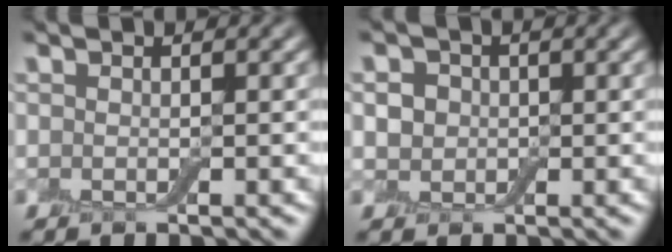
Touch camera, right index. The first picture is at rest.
{"total": 2.2, "force": [0.2, 2.0, 0.9], "torque": [-0.013, 0.004, -0.003]}